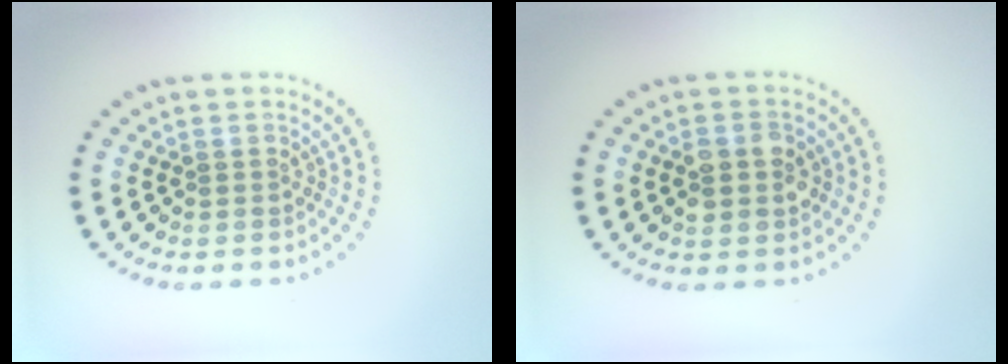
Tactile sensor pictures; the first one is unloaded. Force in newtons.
{"total": 2.8, "press": 2.8, "slide": 0.3}